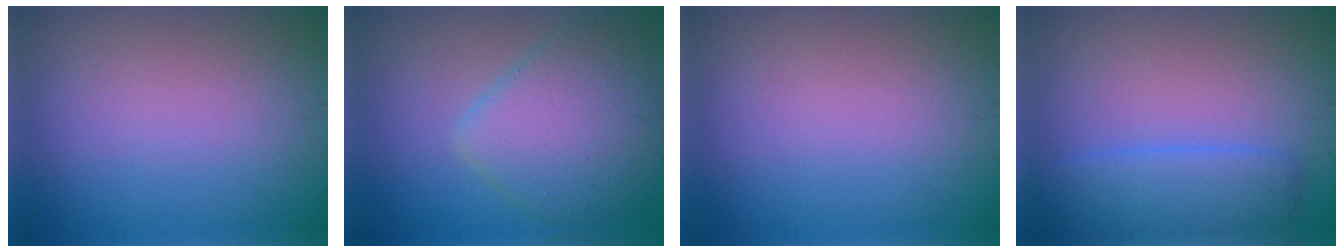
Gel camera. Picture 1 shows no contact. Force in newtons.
{"total": 6.9, "press": 6.9, "slide": 0.4}
{"total": 0.0}
{"total": 3.9, "press": 3.9, "slide": 0.3}